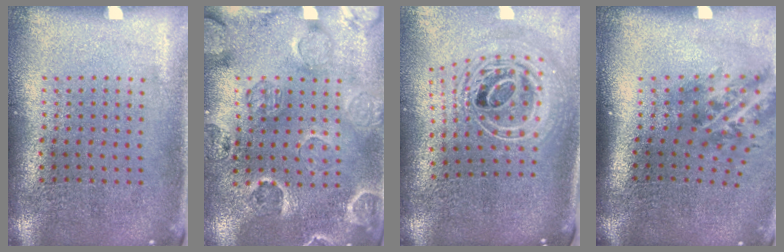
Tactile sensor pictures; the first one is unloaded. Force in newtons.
{"total": 2.5, "press": 2.3, "slide": 1.0}
{"total": 2.6, "press": 1.9, "slide": 1.8}
{"total": 1.8, "press": 1.2, "slide": 1.4}